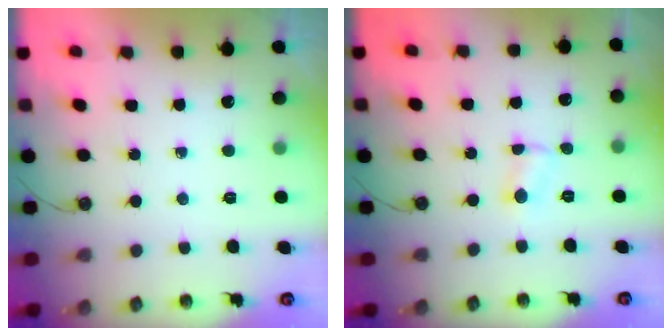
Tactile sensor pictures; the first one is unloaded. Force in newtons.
{"total": 2.7, "press": 2.6, "slide": 0.5}